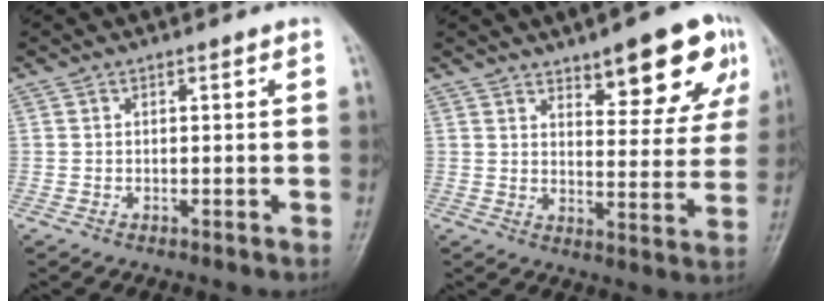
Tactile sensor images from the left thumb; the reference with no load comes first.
{"total": 14.6, "force": [8.6, 5.1, 10.7], "torque": [-0.093, -0.037, 0.118]}